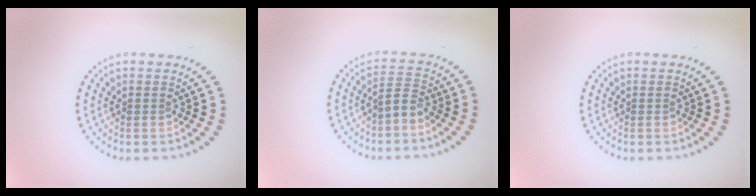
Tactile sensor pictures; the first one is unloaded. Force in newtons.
{"total": 1.9, "press": 1.4, "slide": 1.3}
{"total": 0.0}